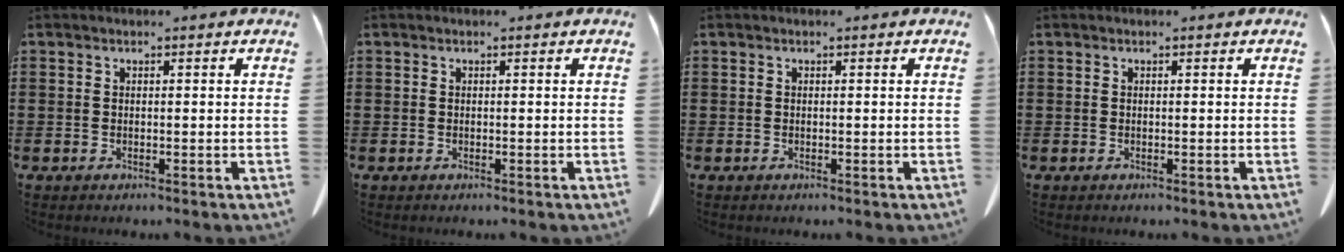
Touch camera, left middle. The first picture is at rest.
{"total": 0.0}
{"total": 0.0}
{"total": 0.0}